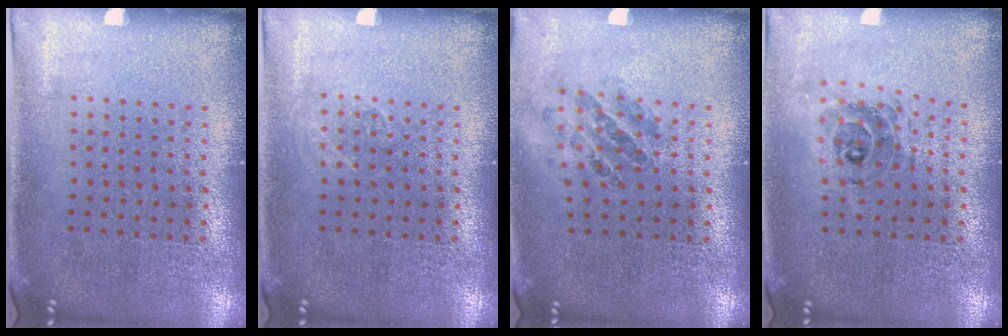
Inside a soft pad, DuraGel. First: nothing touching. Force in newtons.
{"total": 0.8, "press": 0.8, "slide": 0.0}
{"total": 0.8, "press": 0.8, "slide": 0.2}
{"total": 0.8, "press": 0.8, "slide": 0.2}